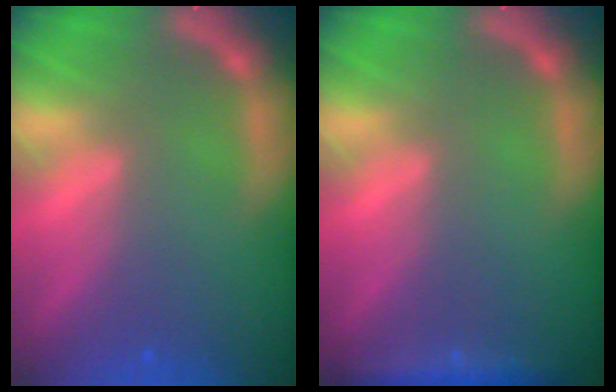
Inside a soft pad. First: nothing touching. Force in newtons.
{"total": 2.4}